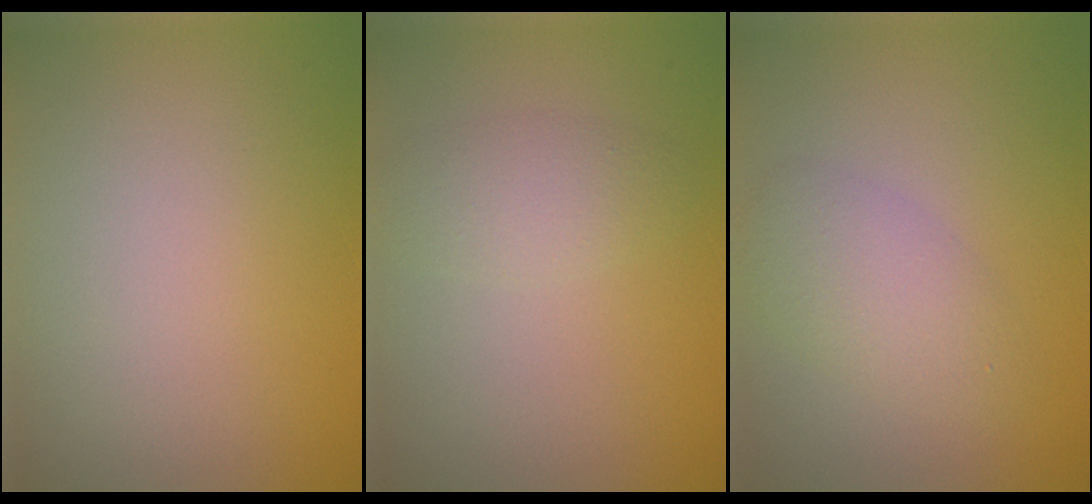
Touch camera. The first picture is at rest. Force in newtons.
{"total": 2.4, "press": 2.4, "slide": 0.0}
{"total": 4.6, "press": 4.6, "slide": 0.1}